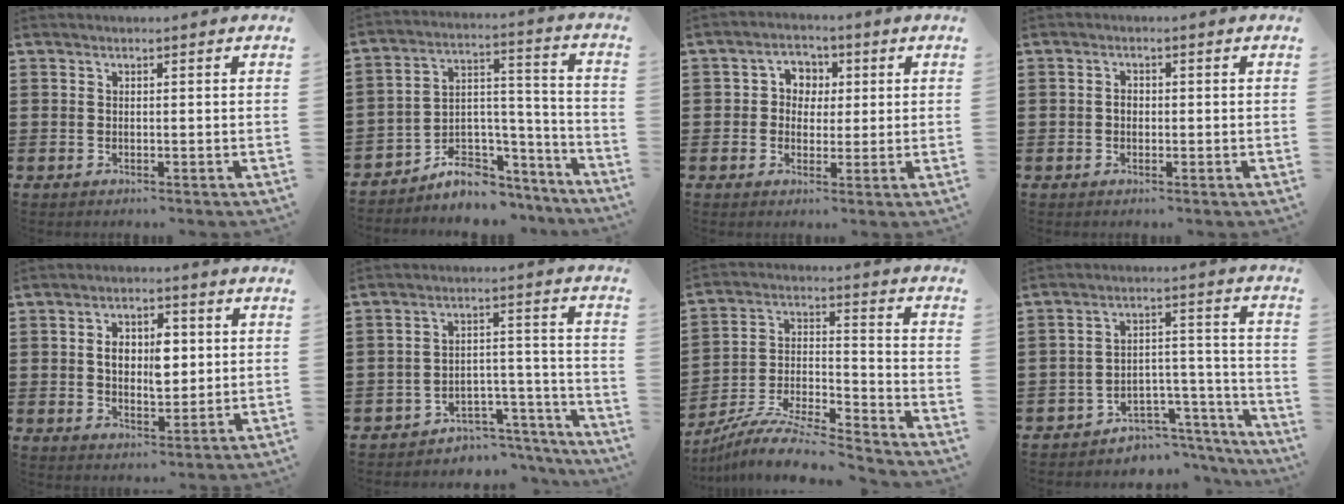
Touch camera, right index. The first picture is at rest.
{"total": 6.5, "force": [-5.2, 3.7, 1.1], "torque": [-0.019, 0.009, -0.094]}
{"total": 3.7, "force": [0.2, 3.6, 0.9], "torque": [-0.036, 0.016, -0.001]}
{"total": 1.4, "force": [-0.2, 1.0, 1.0], "torque": [-0.021, 0.003, -0.004]}
{"total": 6.5, "force": [1.1, 3.6, 5.3], "torque": [-0.097, 0.005, 0.014]}
{"total": 4.4, "force": [-3.9, 1.9, 0.6], "torque": [-0.016, 0.014, -0.079]}
{"total": 9.5, "force": [-8.8, 0.8, 3.3], "torque": [-0.059, 0.011, -0.177]}
{"total": 4.6, "force": [-3.9, 2.5, 0.6], "torque": [-0.017, 0.012, -0.077]}